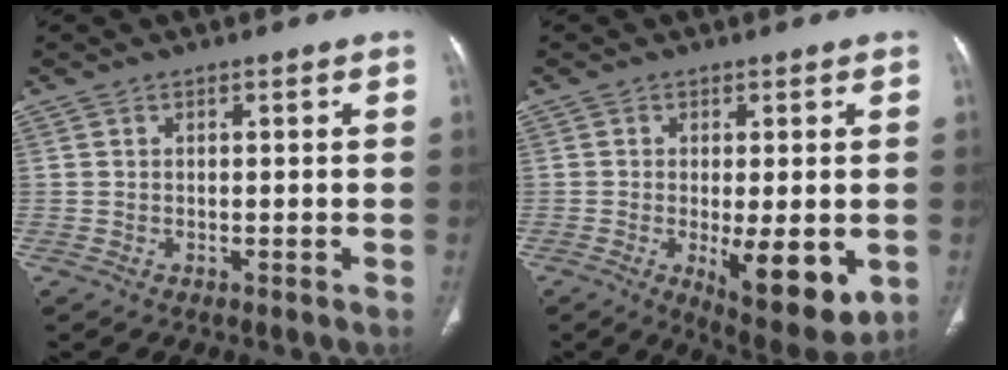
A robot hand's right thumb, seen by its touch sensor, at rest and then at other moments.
{"total": 11.5, "force": [-2.7, 4.3, 10.3], "torque": [-0.135, -0.024, -0.029]}